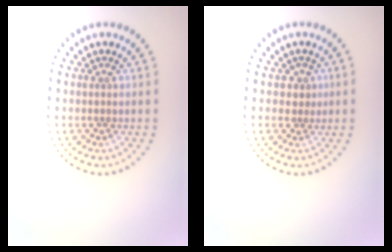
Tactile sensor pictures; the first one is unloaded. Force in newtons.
{"total": 0.9, "press": 0.6, "slide": 0.6}